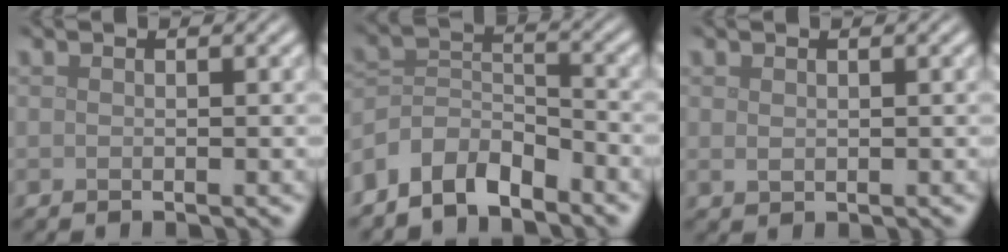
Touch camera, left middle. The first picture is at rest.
{"total": 5.2, "force": [-4.1, 2.3, 2.2], "torque": [-0.036, 0.001, -0.090]}
{"total": 0.7, "force": [0.3, 0.5, 0.4], "torque": [-0.010, -0.003, 0.009]}